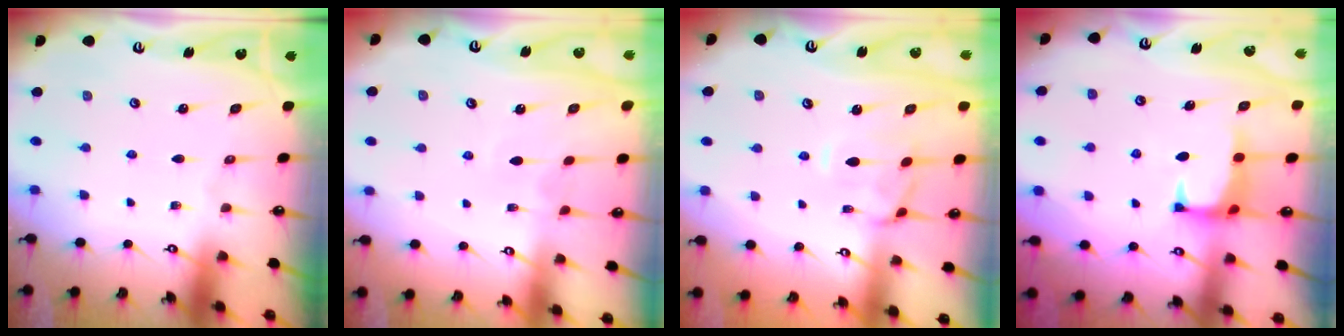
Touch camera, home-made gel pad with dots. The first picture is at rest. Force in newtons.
{"total": 4.4, "press": 4.4, "slide": 0.2}
{"total": 1.3, "press": 0.8, "slide": 1.1}
{"total": 0.8, "press": 0.6, "slide": 0.5}